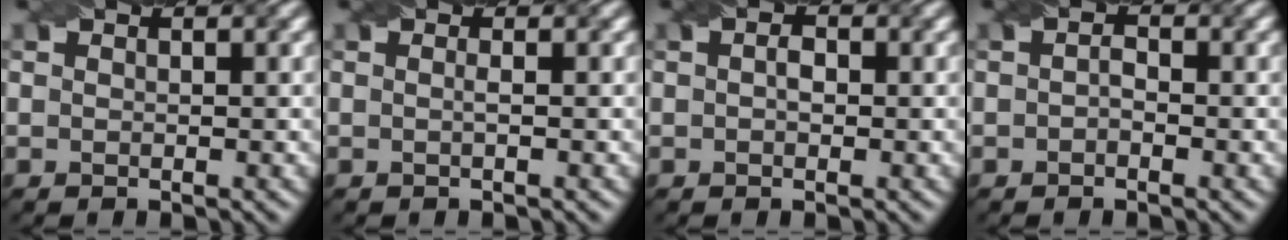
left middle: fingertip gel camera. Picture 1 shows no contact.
{"total": 0.7, "force": [-0.1, 0.1, 0.7], "torque": [-0.012, -0.004, -0.006]}
{"total": 1.5, "force": [0.1, 0.9, 1.1], "torque": [-0.014, 0.000, -0.004]}
{"total": 1.0, "force": [-0.3, 0.6, 0.8], "torque": [-0.017, 0.002, -0.008]}